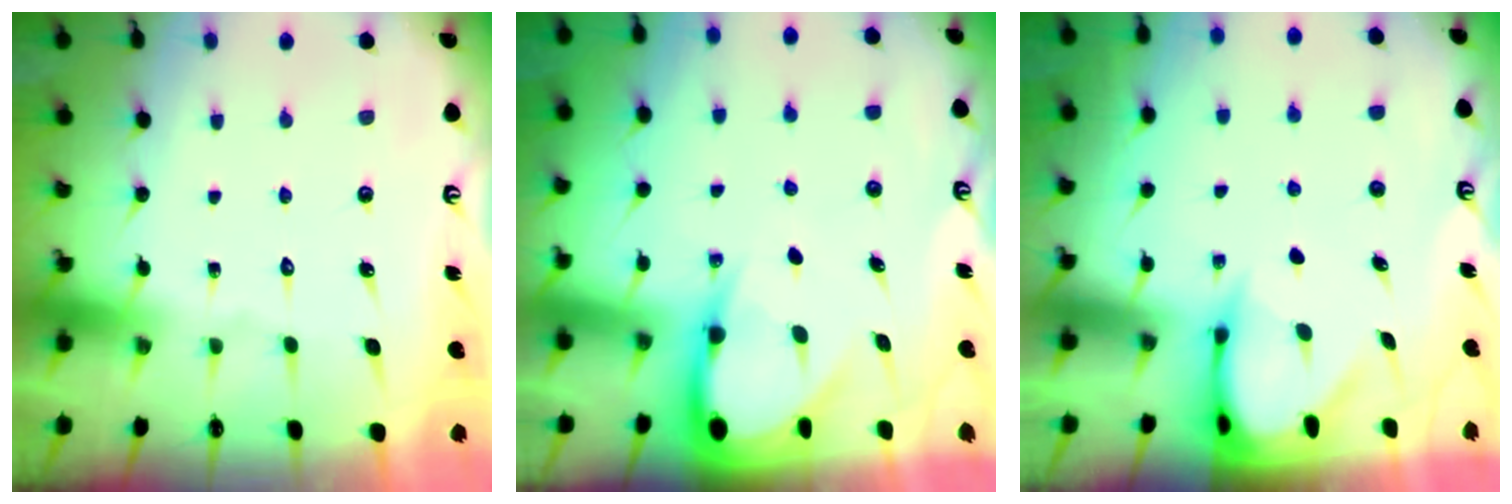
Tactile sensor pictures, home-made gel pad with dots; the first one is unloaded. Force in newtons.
{"total": 5.8, "press": 5.7, "slide": 0.6}
{"total": 3.4, "press": 3.4, "slide": 0.3}